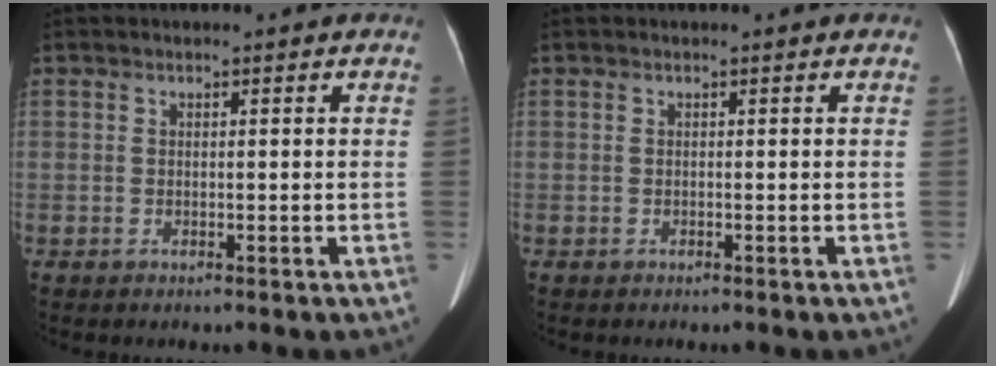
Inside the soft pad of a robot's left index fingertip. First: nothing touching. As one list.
[{"total": 0.0}]